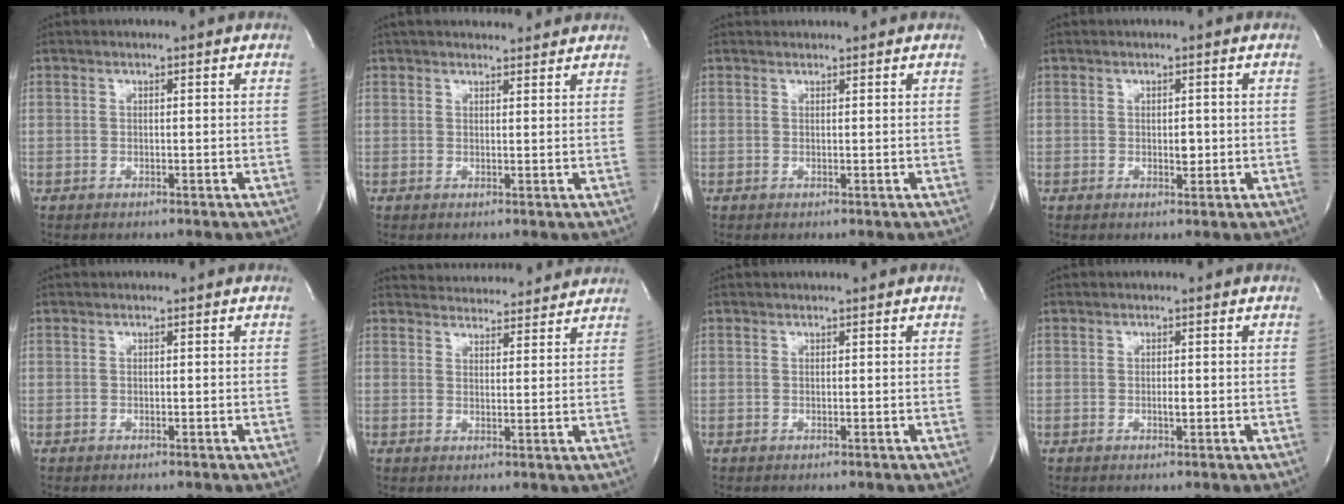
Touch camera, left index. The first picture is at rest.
{"total": 8.6, "force": [7.9, 2.1, 2.8], "torque": [-0.036, 0.022, 0.100]}
{"total": 0.9, "force": [0.8, 0.1, -0.2], "torque": [-0.004, 0.009, 0.015]}
{"total": 1.4, "force": [-0.3, 0.8, 1.1], "torque": [-0.014, -0.004, -0.003]}
{"total": 0.0}
{"total": 11.1, "force": [10.7, 2.3, 1.8], "torque": [-0.016, 0.010, 0.130]}
{"total": 0.8, "force": [0.8, 0.0, 0.2], "torque": [-0.006, 0.009, 0.012]}
{"total": 0.8, "force": [-0.3, 0.2, 0.7], "torque": [-0.013, -0.004, -0.006]}